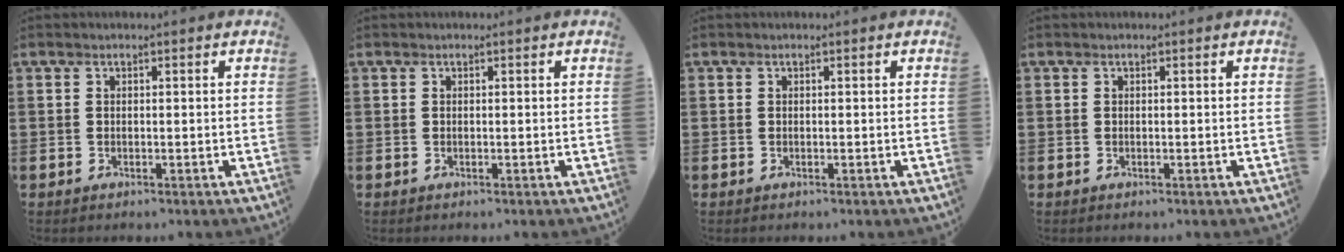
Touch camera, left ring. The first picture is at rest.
{"total": 0.0}
{"total": 0.0}
{"total": 0.0}